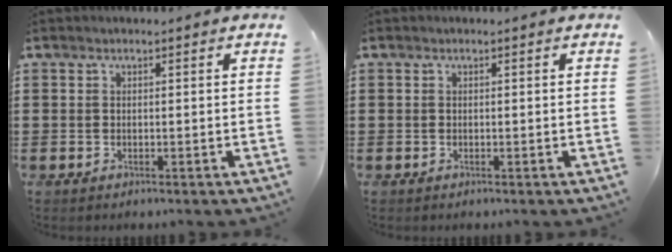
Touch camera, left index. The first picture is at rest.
{"total": 0.0}